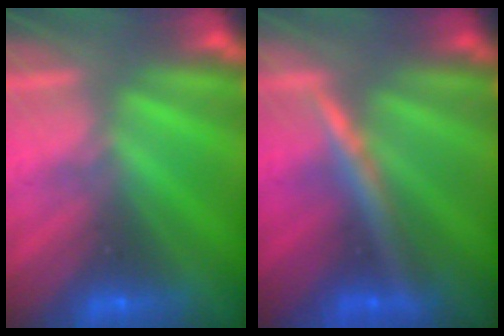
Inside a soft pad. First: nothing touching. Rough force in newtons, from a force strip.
{"total": 2.5}